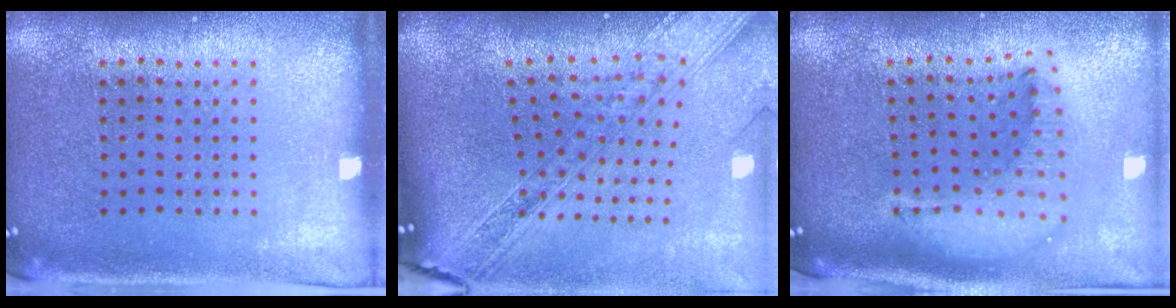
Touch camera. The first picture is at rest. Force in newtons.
{"total": 3.1, "press": 2.4, "slide": 2.1}
{"total": 2.2, "press": 1.7, "slide": 1.4}